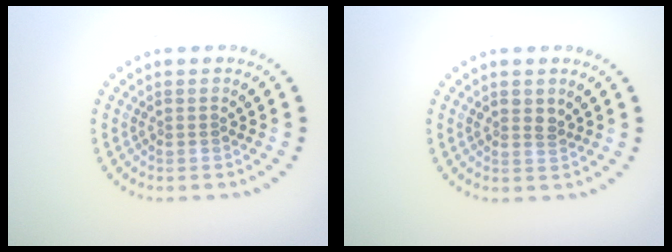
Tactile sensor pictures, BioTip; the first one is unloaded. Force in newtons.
{"total": 1.1, "press": 1.1, "slide": 0.4}